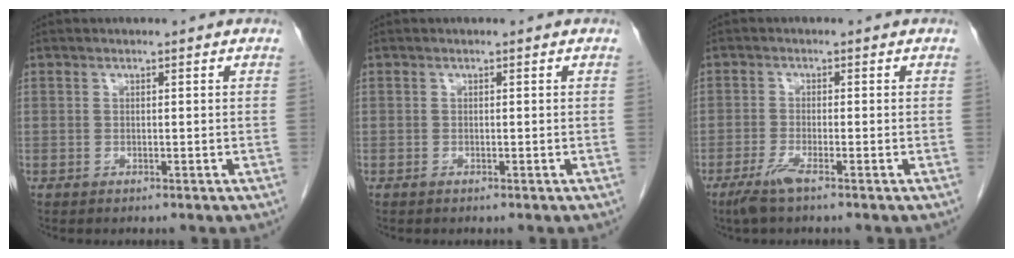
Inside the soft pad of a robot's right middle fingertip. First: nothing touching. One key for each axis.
{"total": 0.0}
{"total": 3.1, "fx": -2.1, "fy": -0.1, "fz": 2.3, "tx": -0.054, "ty": -0.009, "tz": -0.047}